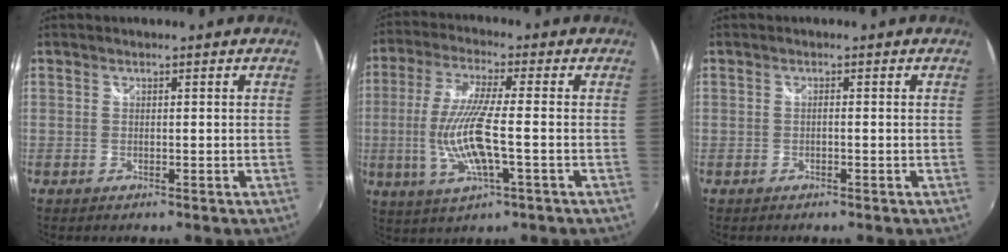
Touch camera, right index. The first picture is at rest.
{"total": 11.9, "force": [-2.4, 1.5, 11.5], "torque": [-0.232, -0.014, -0.039]}
{"total": 0.6, "force": [-0.4, 0.1, 0.4], "torque": [-0.007, 0.003, -0.007]}